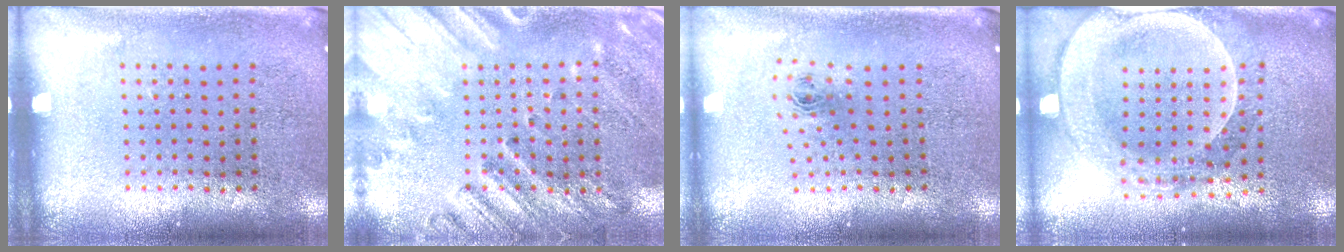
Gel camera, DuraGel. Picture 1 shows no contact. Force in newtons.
{"total": 2.5, "press": 2.0, "slide": 1.5}
{"total": 0.9, "press": 0.4, "slide": 0.8}
{"total": 2.4, "press": 2.2, "slide": 1.1}